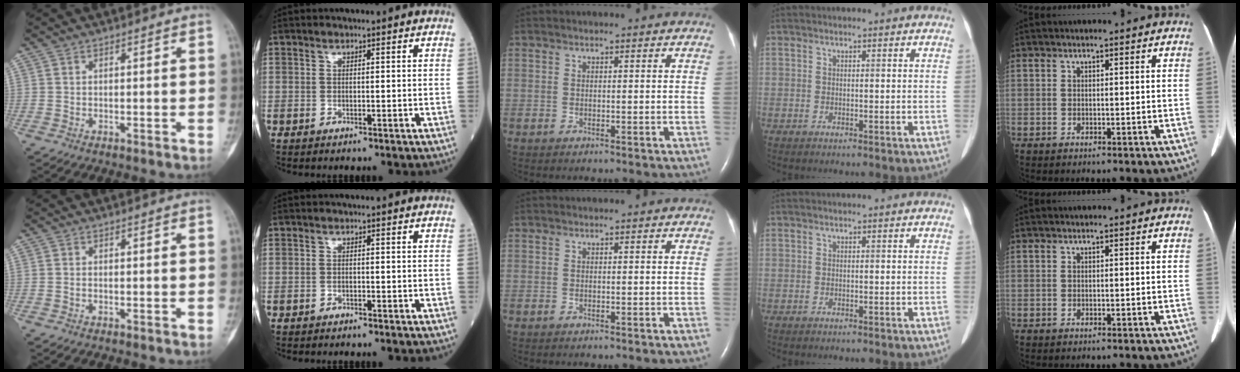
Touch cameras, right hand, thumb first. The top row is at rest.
{}